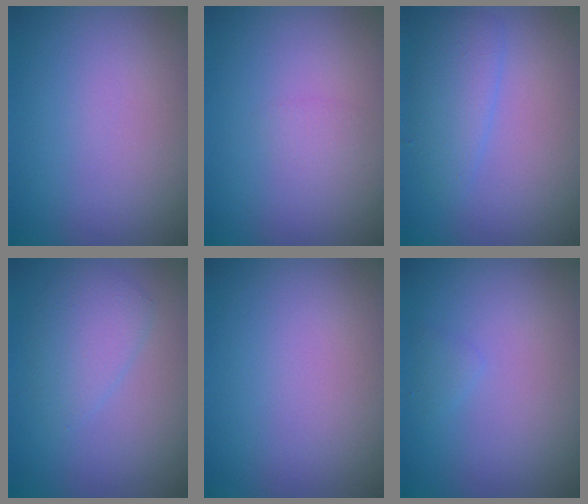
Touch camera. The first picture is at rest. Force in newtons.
{"total": 0.6, "press": 0.6, "slide": 0.1}
{"total": 2.4, "press": 2.4, "slide": 0.1}
{"total": 2.4, "press": 2.4, "slide": 0.1}
{"total": 0.0}
{"total": 0.6, "press": 0.6, "slide": 0.1}